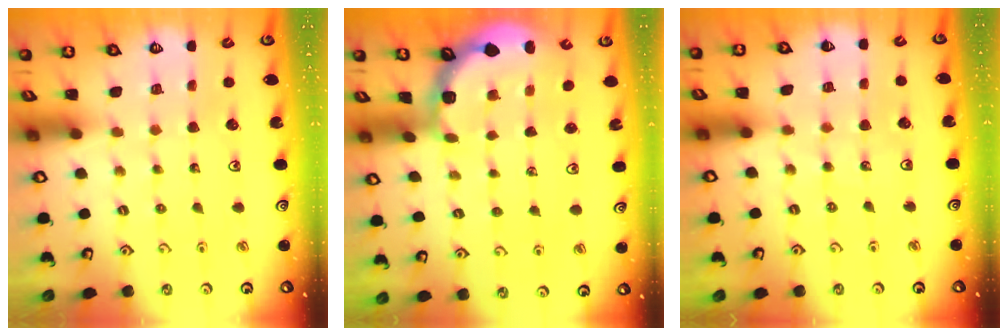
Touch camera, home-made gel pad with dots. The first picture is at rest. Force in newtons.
{"total": 1.9, "press": 1.9, "slide": 0.2}
{"total": 2.9, "press": 2.1, "slide": 2.1}